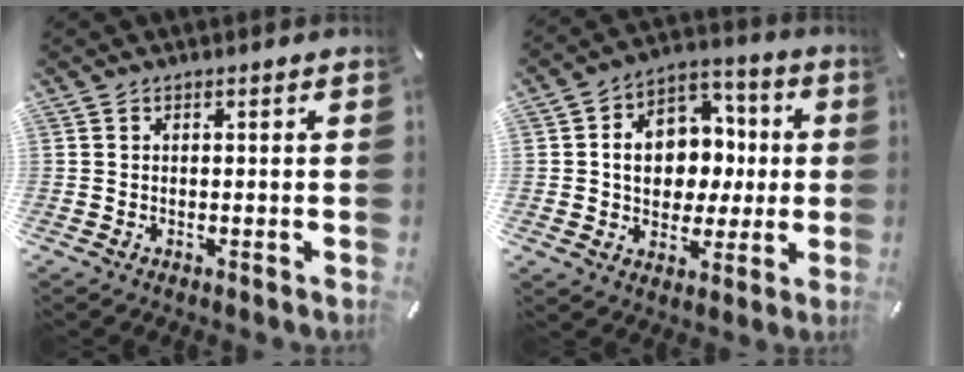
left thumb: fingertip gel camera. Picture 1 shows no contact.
{"total": 12.1, "force": [-0.6, 10.3, 6.3], "torque": [-0.094, 0.012, -0.004]}